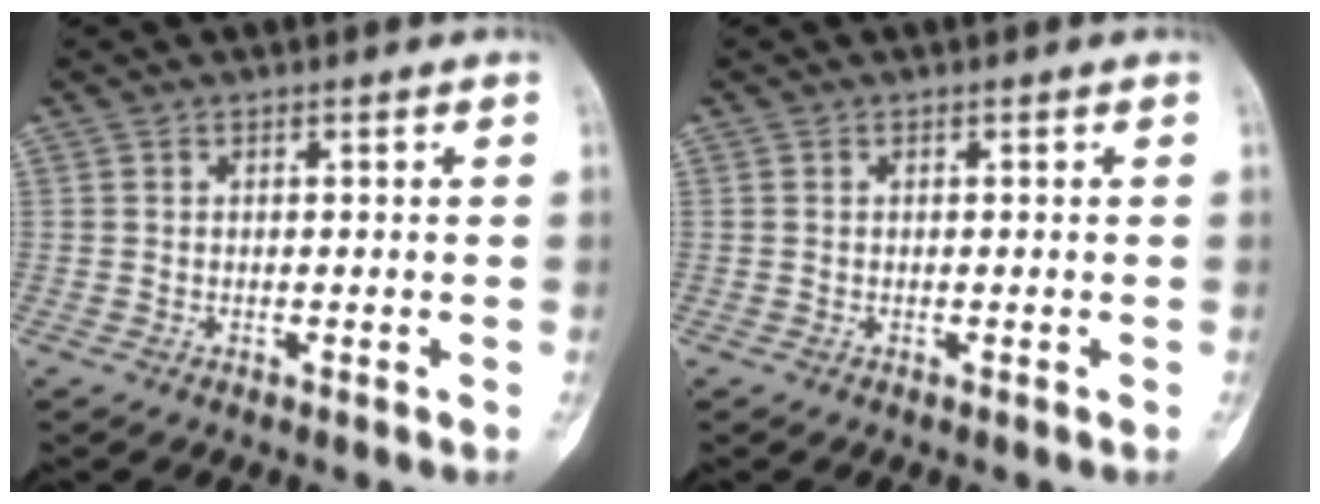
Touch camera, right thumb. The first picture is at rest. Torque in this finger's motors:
{"motor_torque": [-0.33, -0.01, -0.29, 0.23, -0.01]}